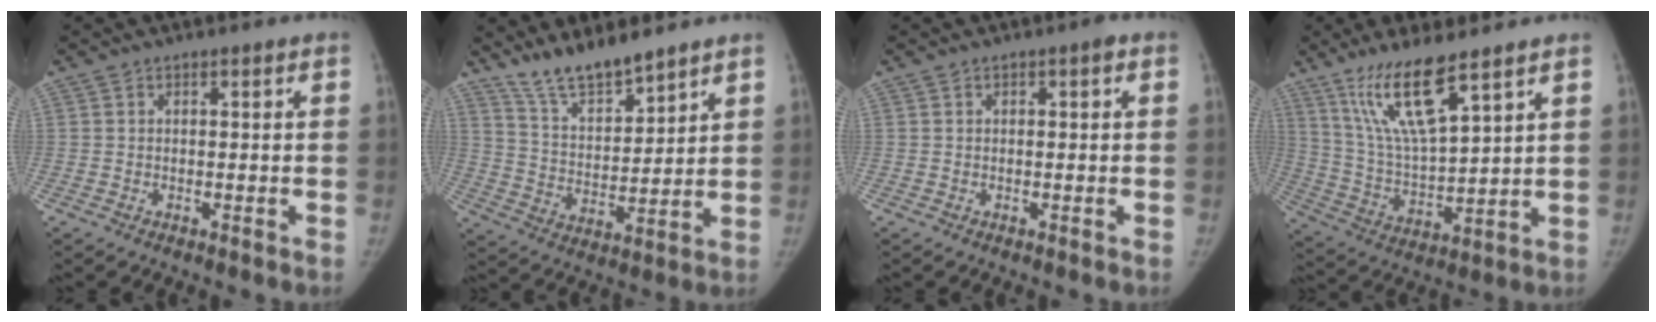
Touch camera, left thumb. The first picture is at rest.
{"total": 10.1, "force": [8.9, 2.1, 4.3], "torque": [-0.061, -0.059, 0.174]}
{"total": 0.9, "force": [0.2, 0.2, 0.8], "torque": [-0.018, 0.002, 0.001]}
{"total": 13.8, "force": [9.0, 2.8, 10.1], "torque": [-0.188, -0.049, 0.189]}